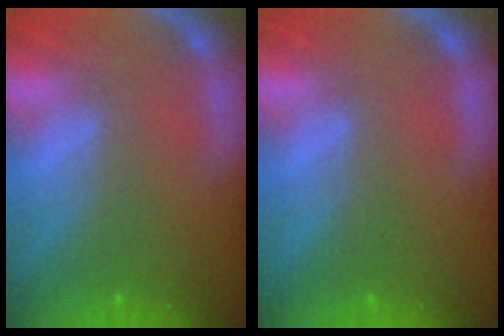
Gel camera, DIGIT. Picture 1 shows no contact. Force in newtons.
{"total": 0.0}